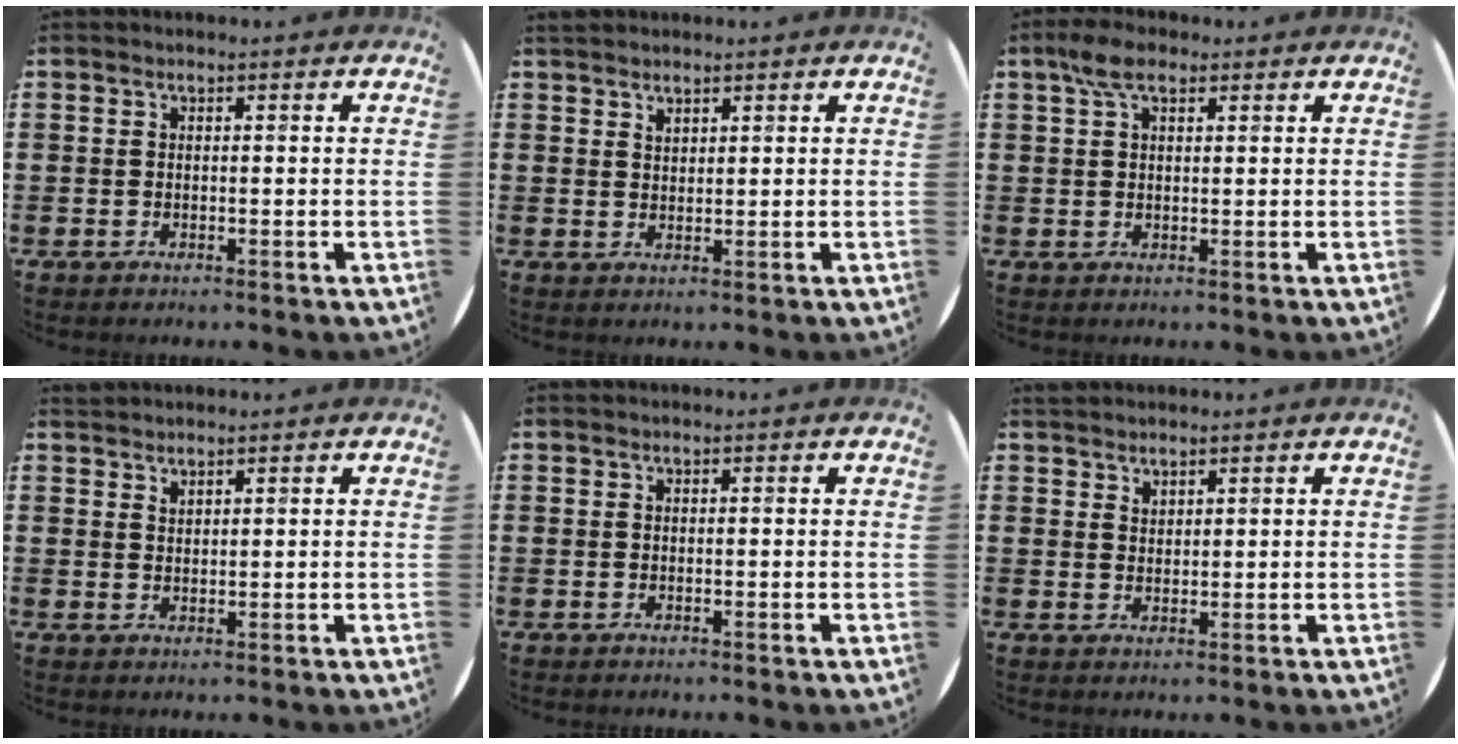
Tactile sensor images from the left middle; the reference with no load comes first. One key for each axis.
{"total": 1.5, "fx": 1.4, "fy": 0.5, "fz": 0.2, "tx": 0.004, "ty": 0.000, "tz": 0.024}
{"total": 4.3, "fx": 2.6, "fy": 2.0, "fz": 2.8, "tx": -0.052, "ty": 0.005, "tz": 0.045}
{"total": 1.4, "fx": 1.4, "fy": 0.1, "fz": -0.1, "tx": 0.000, "ty": -0.001, "tz": 0.028}
{"total": 0.0}
{"total": 1.7, "fx": 1.6, "fy": 0.5, "fz": 0.0, "tx": 0.005, "ty": -0.002, "tz": 0.030}